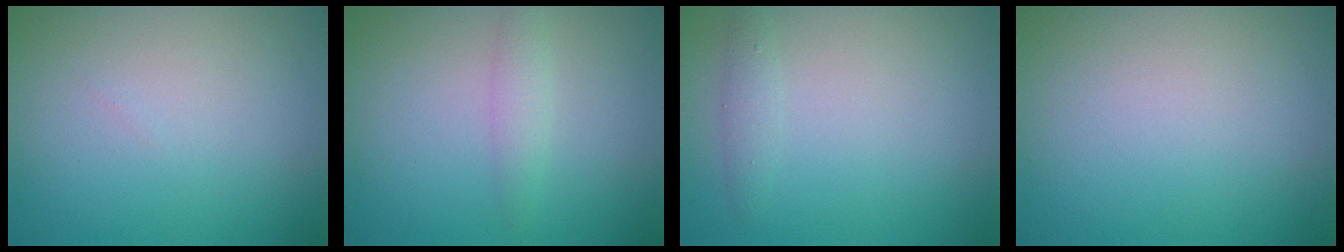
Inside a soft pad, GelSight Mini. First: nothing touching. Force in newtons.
{"total": 1.5, "press": 1.5, "slide": 0.0}
{"total": 1.1, "press": 1.1, "slide": 0.0}
{"total": 0.0}